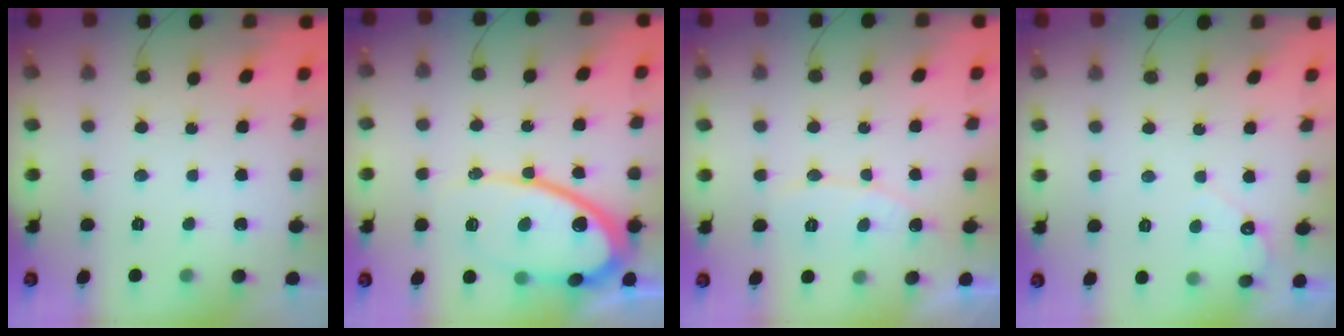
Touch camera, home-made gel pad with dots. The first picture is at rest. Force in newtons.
{"total": 19.0, "press": 18.9, "slide": 1.9}
{"total": 7.3, "press": 7.3, "slide": 0.6}
{"total": 3.4, "press": 3.4, "slide": 0.2}